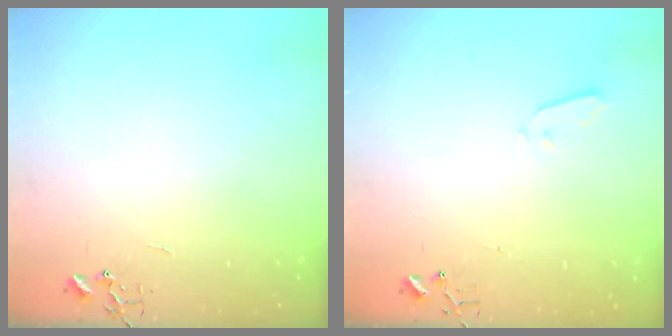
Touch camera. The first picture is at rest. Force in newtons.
{"total": 2.9, "press": 2.8, "slide": 0.8}